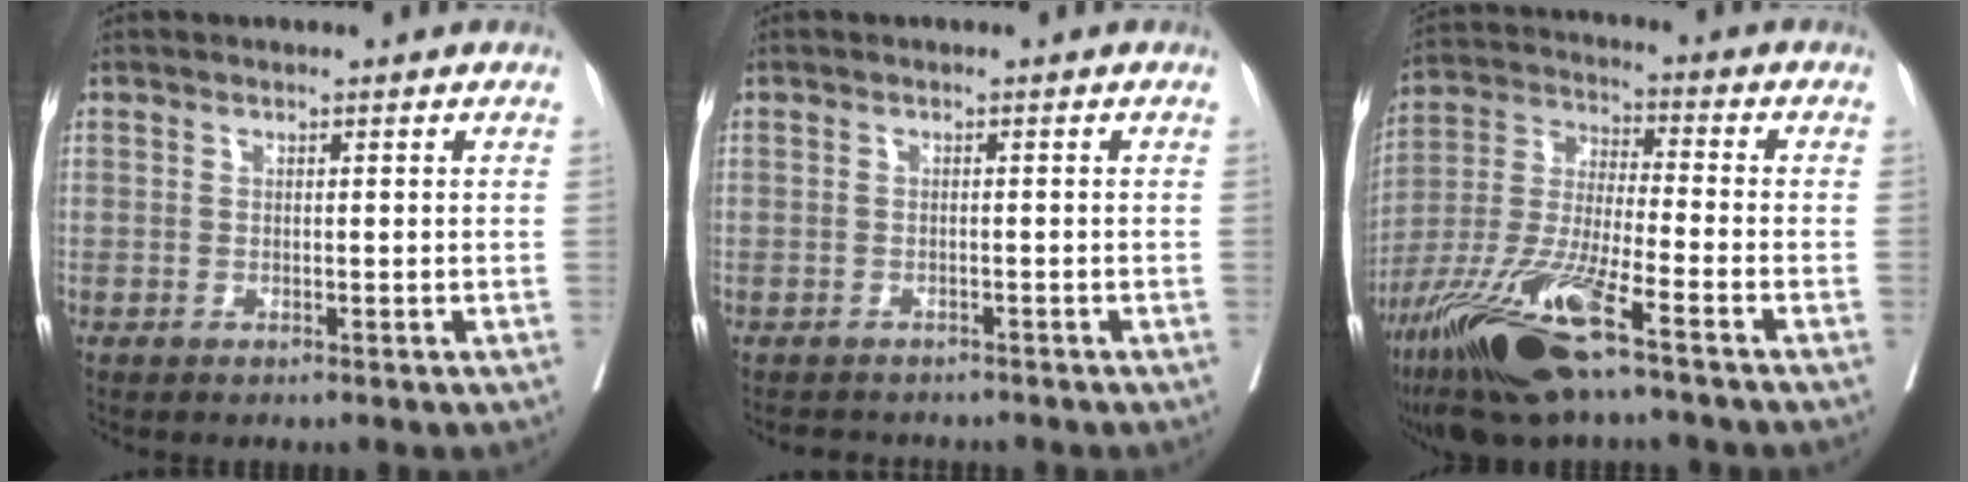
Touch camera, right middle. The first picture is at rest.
{"total": 3.8, "force": [-3.5, 1.4, 0.6], "torque": [-0.004, -0.003, -0.049]}
{"total": 16.7, "force": [-9.8, 2.2, 13.3], "torque": [-0.289, -0.040, -0.185]}